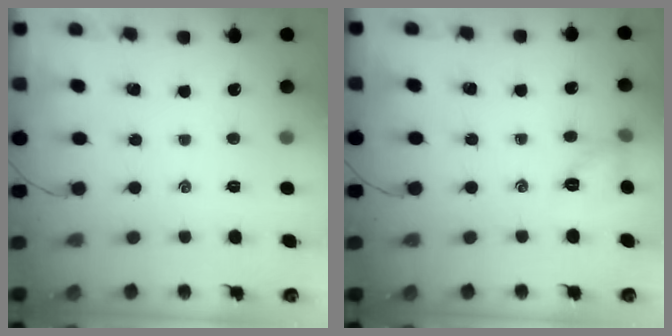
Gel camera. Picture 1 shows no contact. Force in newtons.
{"total": 7.2, "press": 7.1, "slide": 0.9}